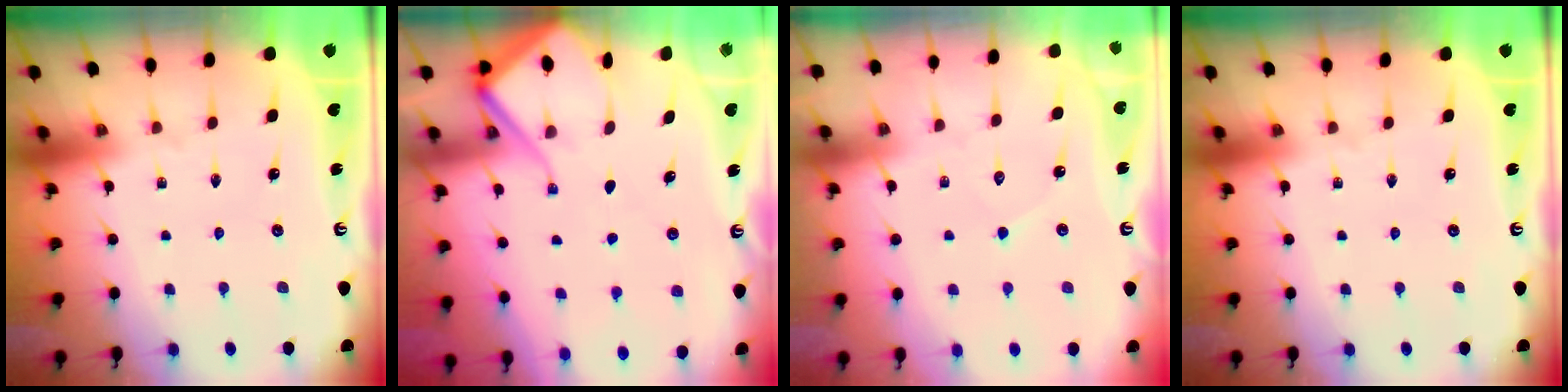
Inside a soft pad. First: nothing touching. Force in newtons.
{"total": 7.9, "press": 7.9, "slide": 0.7}
{"total": 4.6, "press": 4.6, "slide": 0.3}
{"total": 0.0}